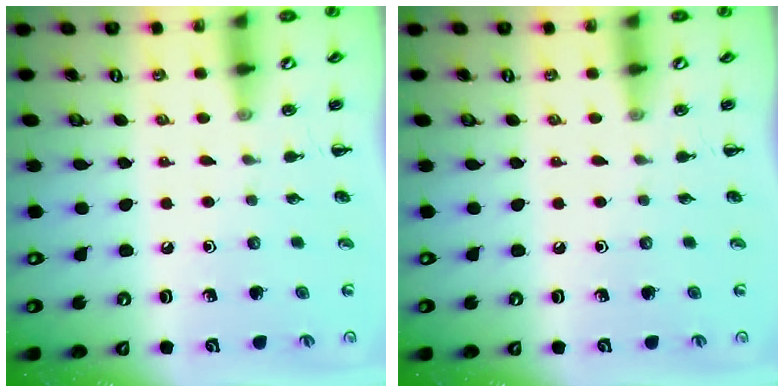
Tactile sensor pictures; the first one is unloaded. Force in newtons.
{"total": 0.0}